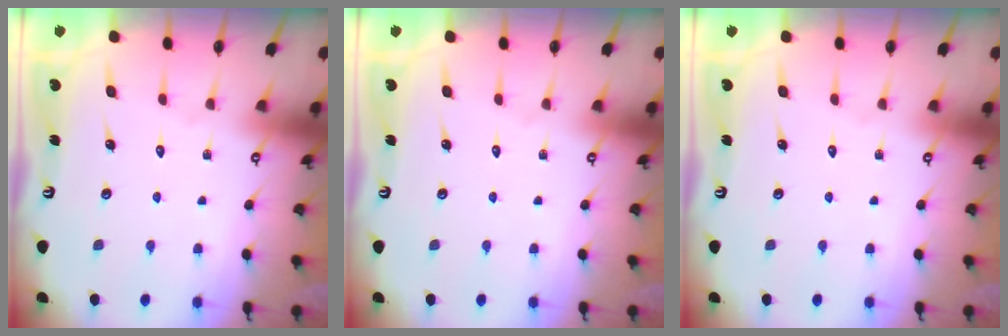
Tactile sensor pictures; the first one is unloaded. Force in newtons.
{"total": 0.0}
{"total": 0.0}